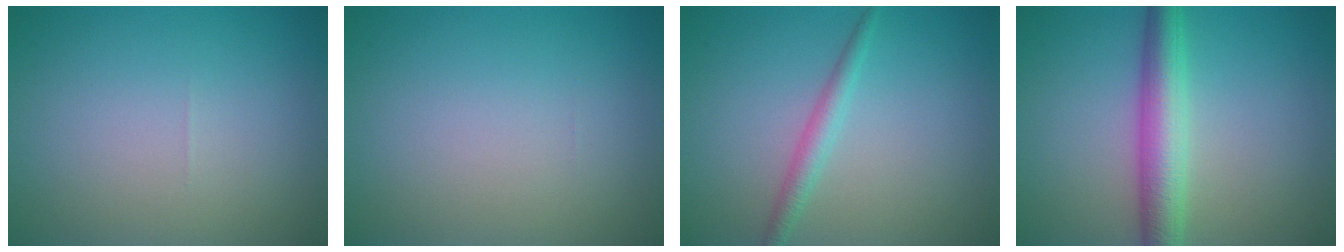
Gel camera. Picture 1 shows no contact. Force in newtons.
{"total": 0.0}
{"total": 1.9, "press": 1.9, "slide": 0.1}
{"total": 4.9, "press": 4.9, "slide": 0.2}